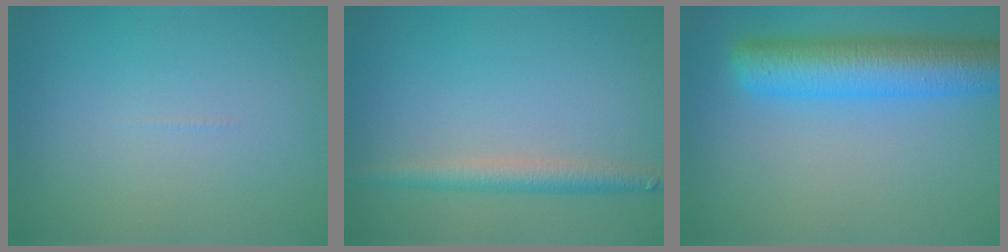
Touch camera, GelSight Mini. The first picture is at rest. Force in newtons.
{"total": 2.6, "press": 2.6, "slide": 0.1}
{"total": 7.7, "press": 7.6, "slide": 0.4}